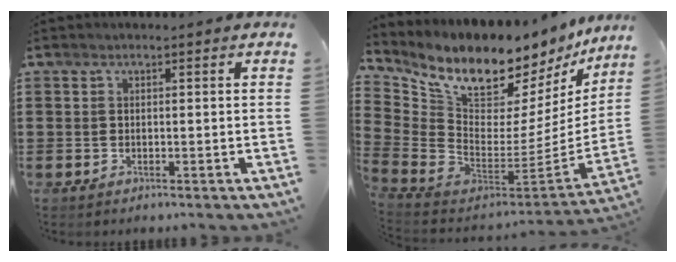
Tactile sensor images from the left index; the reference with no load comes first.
{"total": 9.7, "force": [7.9, 3.7, 4.3], "torque": [-0.106, -0.085, 0.133]}